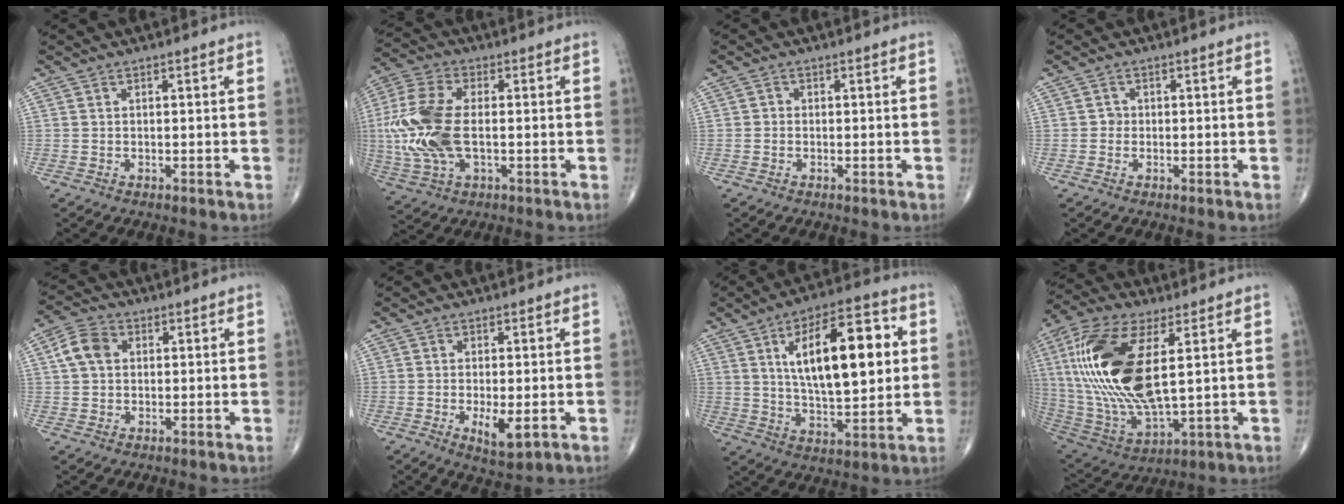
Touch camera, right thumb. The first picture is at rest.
{"total": 15.7, "force": [-0.6, 8.2, 13.4], "torque": [-0.317, 0.005, -0.011]}
{"total": 0.7, "force": [-0.2, 0.6, 0.2], "torque": [0.001, 0.002, -0.010]}
{"total": 1.0, "force": [-0.1, 0.9, 0.3], "torque": [0.003, 0.004, -0.004]}
{"total": 5.9, "force": [1.2, 4.5, 3.7], "torque": [-0.066, 0.011, 0.017]}
{"total": 5.2, "force": [-1.3, 1.8, 4.7], "torque": [-0.079, -0.013, -0.018]}
{"total": 19.9, "force": [4.4, 8.3, 17.5], "torque": [-0.249, -0.003, 0.071]}
{"total": 24.0, "force": [4.5, 10.3, 21.2], "torque": [-0.457, -0.023, 0.089]}